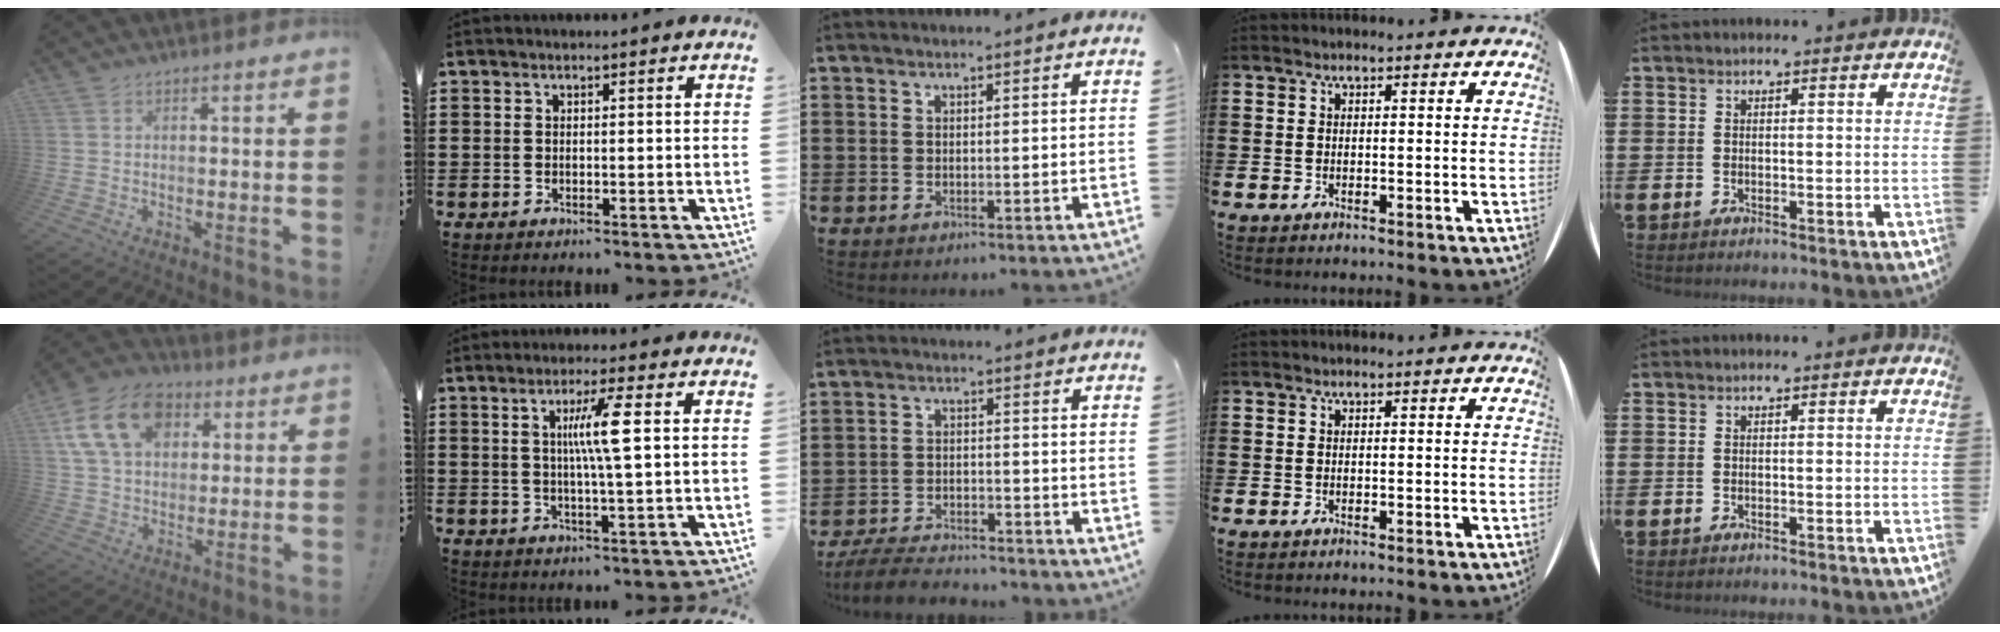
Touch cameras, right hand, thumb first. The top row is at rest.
{"thumb": {"total": 17.1, "force": [6.5, 12.1, 10.1], "torque": [-0.168, -0.016, 0.125]}, "index": {"total": 6.5, "force": [1.3, -0.1, 6.4], "torque": [-0.124, -0.002, 0.014]}, "middle": {"total": 5.7, "force": [-5.5, 0.5, 1.5], "torque": [-0.035, -0.001, -0.108]}}